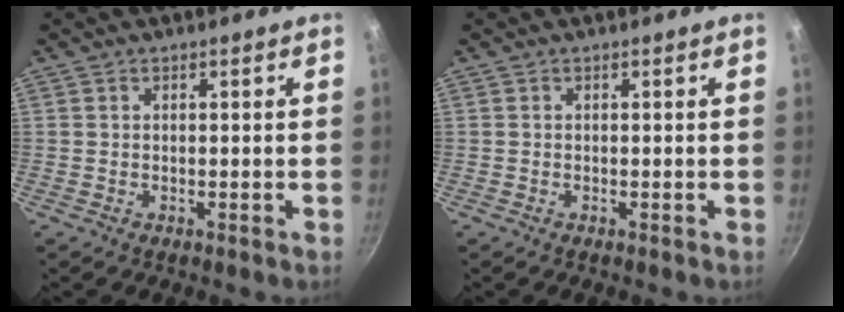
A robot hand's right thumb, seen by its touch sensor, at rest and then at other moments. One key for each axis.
{"total": 0.0}